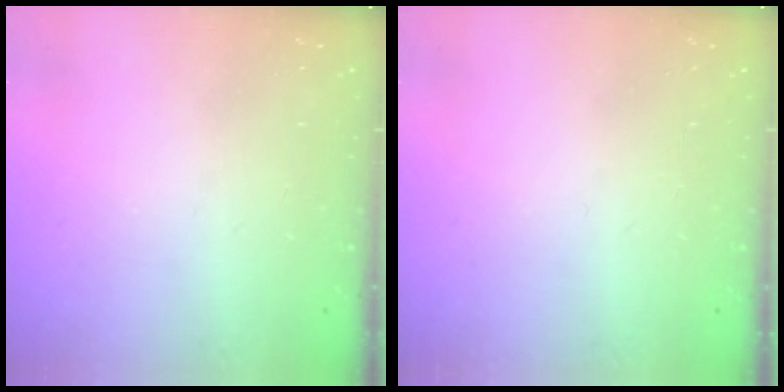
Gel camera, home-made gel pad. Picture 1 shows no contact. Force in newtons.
{"total": 0.0}